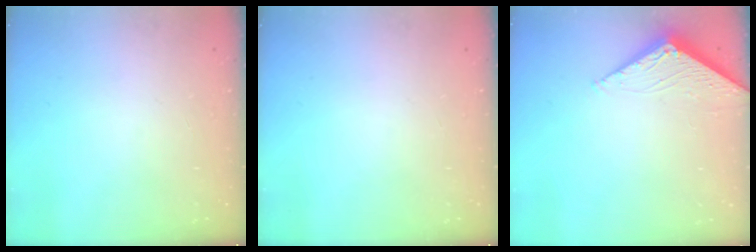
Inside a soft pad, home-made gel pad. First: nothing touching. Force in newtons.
{"total": 0.0}
{"total": 2.7, "press": 2.7, "slide": 0.3}